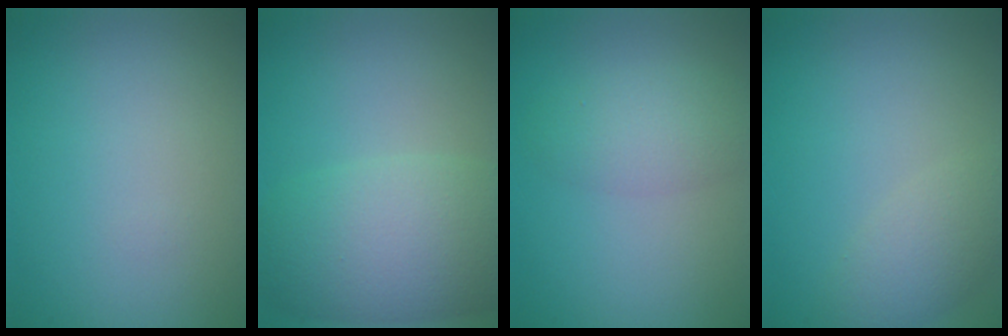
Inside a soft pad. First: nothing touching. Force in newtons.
{"total": 7.5, "press": 7.5, "slide": 0.1}
{"total": 2.9, "press": 2.9, "slide": 0.2}
{"total": 2.6, "press": 2.6, "slide": 0.1}